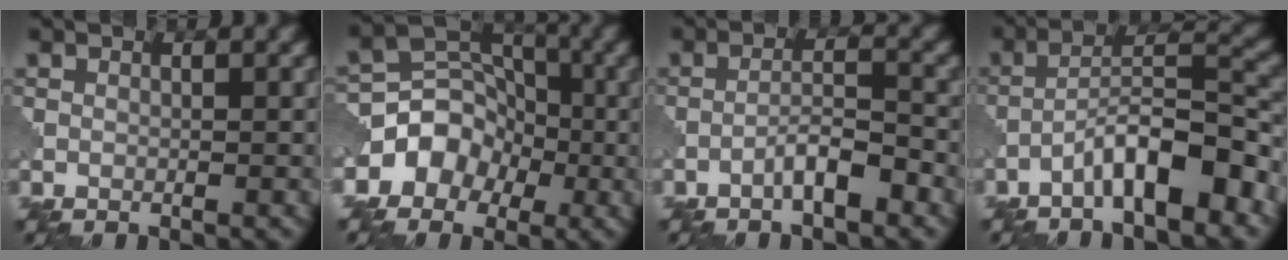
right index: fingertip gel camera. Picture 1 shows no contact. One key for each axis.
{"total": 5.0, "fx": -2.0, "fy": 4.1, "fz": 2.1, "tx": -0.014, "ty": 0.016, "tz": -0.047}
{"total": 3.3, "fx": -2.1, "fy": 0.6, "fz": 2.5, "tx": -0.044, "ty": 0.014, "tz": -0.042}
{"total": 6.9, "fx": -4.0, "fy": 1.4, "fz": 5.4, "tx": -0.092, "ty": 0.019, "tz": -0.071}